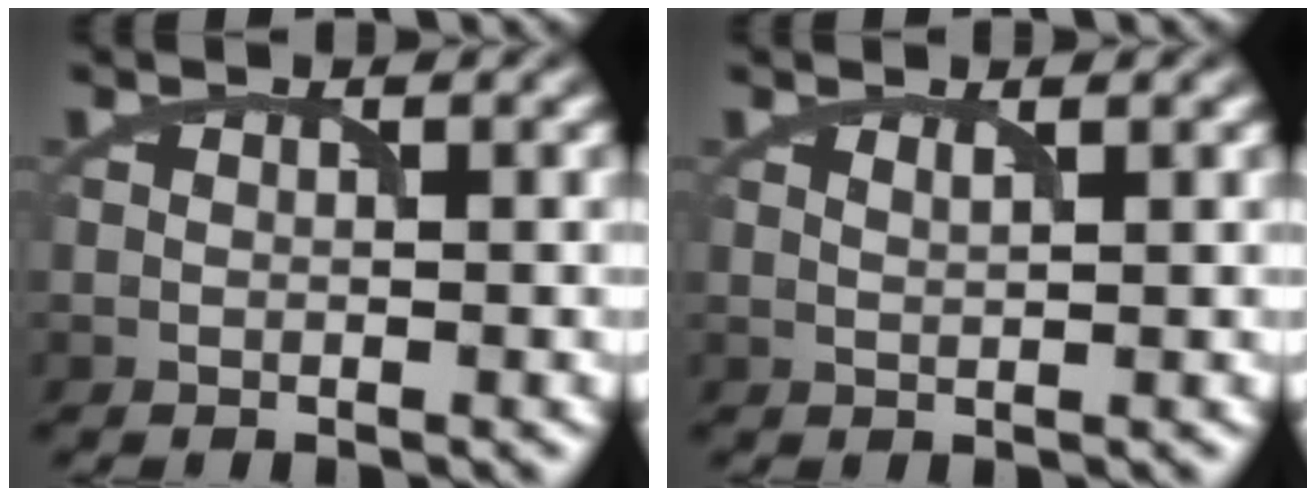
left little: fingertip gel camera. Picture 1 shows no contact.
{"total": 0.7, "force": [0.6, 0.1, 0.4], "torque": [-0.008, -0.001, 0.010]}